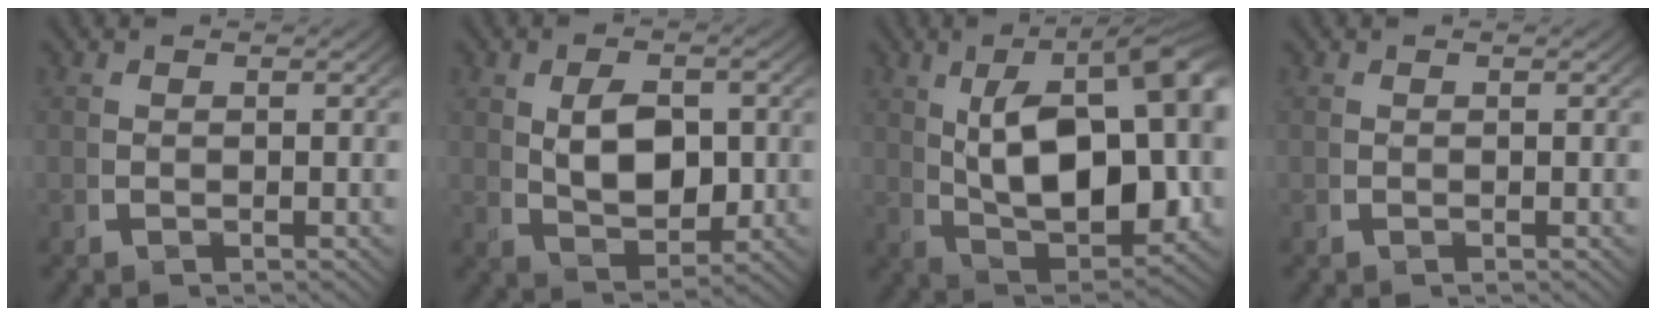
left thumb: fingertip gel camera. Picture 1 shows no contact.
{"total": 6.0, "force": [0.3, 3.7, 4.7], "torque": [-0.077, -0.015, 0.014]}
{"total": 15.7, "force": [-0.4, 8.3, 13.3], "torque": [-0.215, -0.027, 0.016]}
{"total": 0.0}